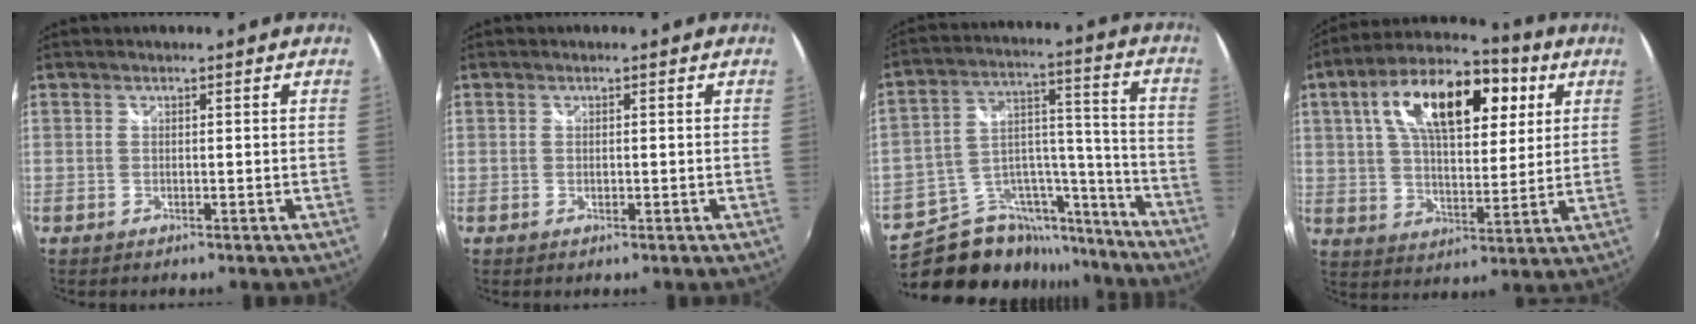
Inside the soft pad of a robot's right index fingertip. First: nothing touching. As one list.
[{"total": 0.8, "force": [-0.1, 0.4, 0.7], "torque": [-0.014, -0.001, -0.002]}, {"total": 21.8, "force": [-17.6, 10.4, 7.4], "torque": [-0.142, 0.062, -0.258]}, {"total": 20.3, "force": [7.5, 9.7, 16.2], "torque": [-0.297, 0.045, 0.116]}]